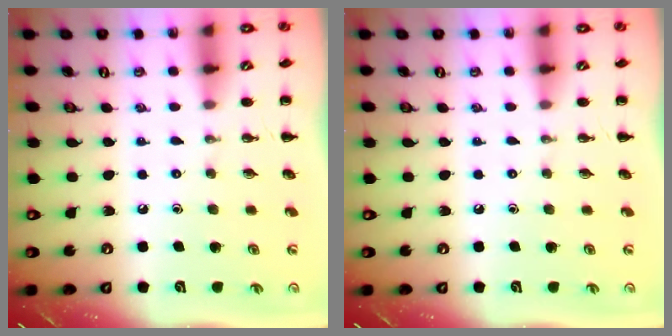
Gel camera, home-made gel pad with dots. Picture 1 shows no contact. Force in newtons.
{"total": 0.0}